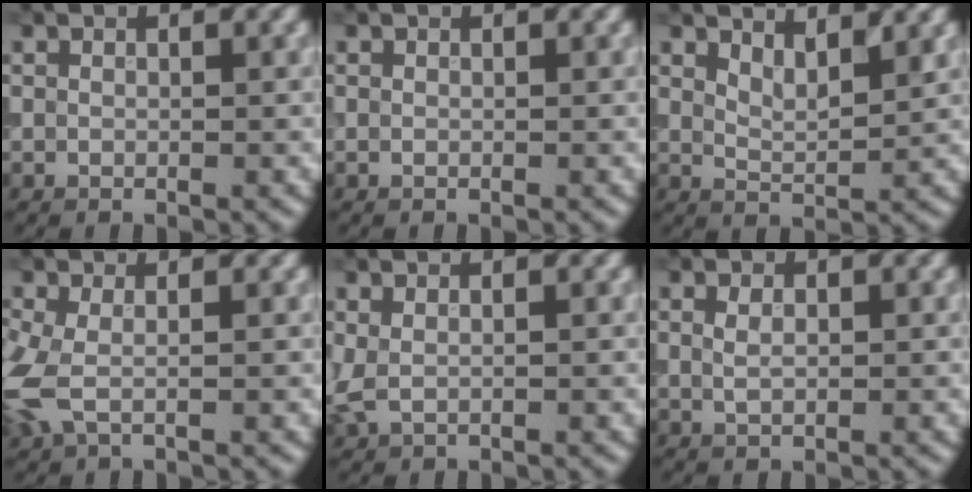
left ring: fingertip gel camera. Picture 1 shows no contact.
{"total": 0.0}
{"total": 2.8, "force": [2.3, 0.7, 1.5], "torque": [-0.023, -0.003, 0.042]}
{"total": 3.3, "force": [-0.3, 1.7, 2.8], "torque": [-0.084, -0.004, -0.011]}
{"total": 1.3, "force": [0.5, 0.6, 1.1], "torque": [-0.025, 0.003, 0.010]}
{"total": 1.4, "force": [0.3, 0.8, 1.1], "torque": [-0.024, -0.001, 0.008]}